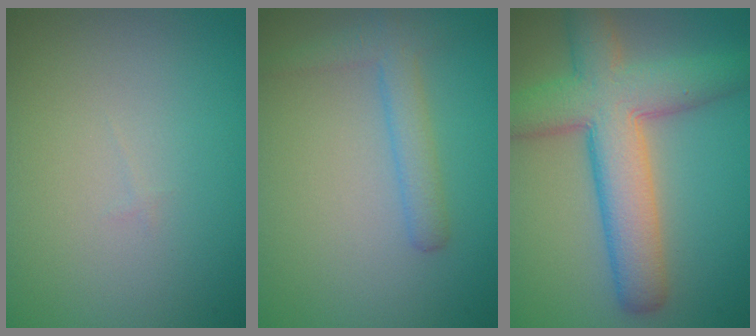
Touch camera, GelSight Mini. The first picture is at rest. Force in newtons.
{"total": 2.5, "press": 2.5, "slide": 0.0}
{"total": 8.5, "press": 8.5, "slide": 0.2}